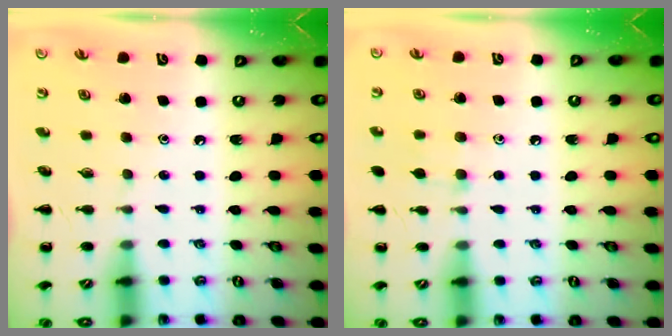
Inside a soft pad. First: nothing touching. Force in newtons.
{"total": 5.5, "press": 5.0, "slide": 2.2}